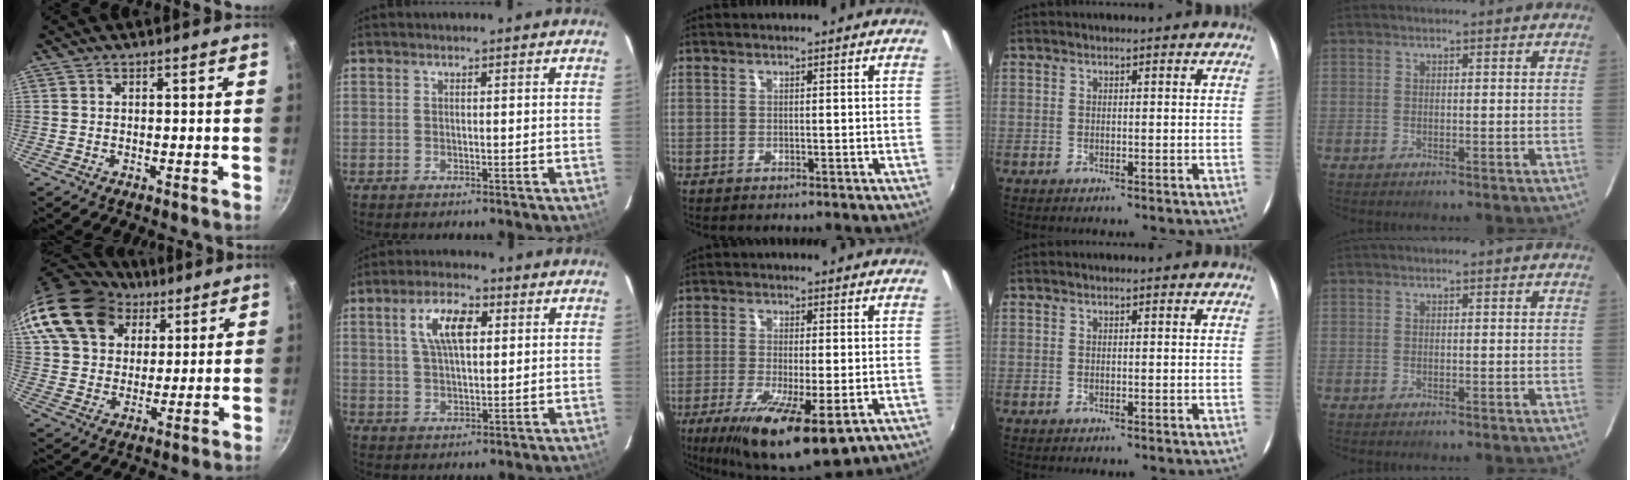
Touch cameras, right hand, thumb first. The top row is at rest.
{"thumb": {"total": 20.9, "force": [10.5, 15.0, 10.1], "torque": [-0.191, 0.006, 0.190]}, "index": {"total": 8.1, "force": [2.7, 3.5, 6.8], "torque": [-0.126, 0.015, 0.049]}, "middle": {"total": 14.1, "force": [-7.4, 3.8, 11.4], "torque": [-0.223, -0.045, -0.118]}}